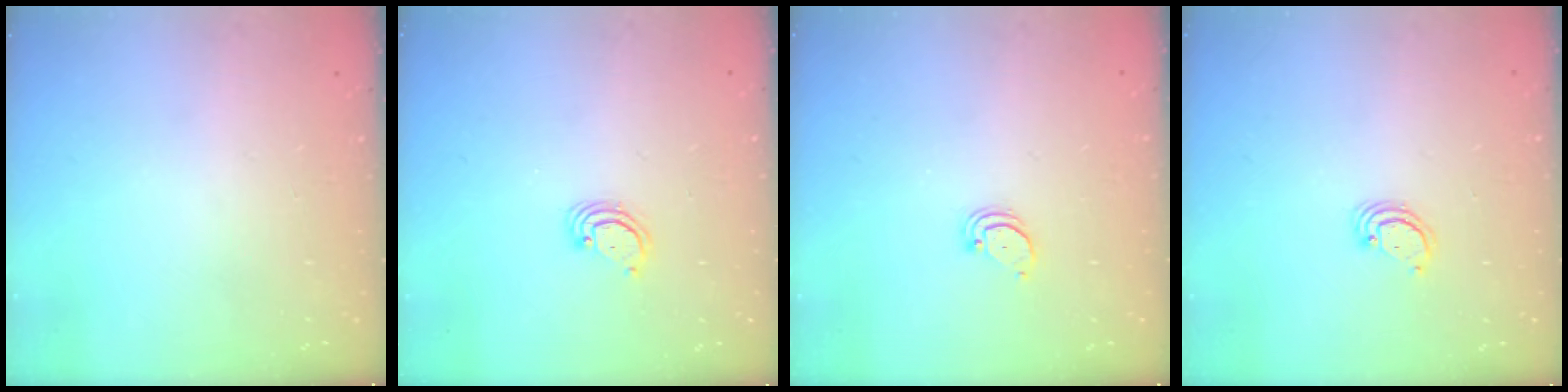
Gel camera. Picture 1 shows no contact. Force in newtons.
{"total": 2.8, "press": 2.8, "slide": 0.3}
{"total": 2.0, "press": 2.0, "slide": 0.2}
{"total": 2.4, "press": 2.4, "slide": 0.2}